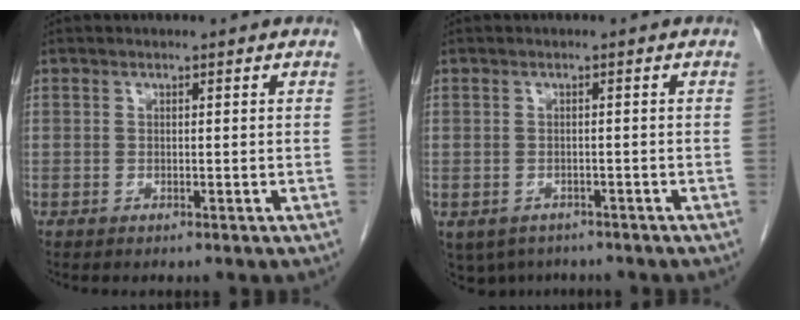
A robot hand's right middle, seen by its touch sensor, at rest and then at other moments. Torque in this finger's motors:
{"motor_torque": [0.13, -0.11, 0.01, 0.00]}